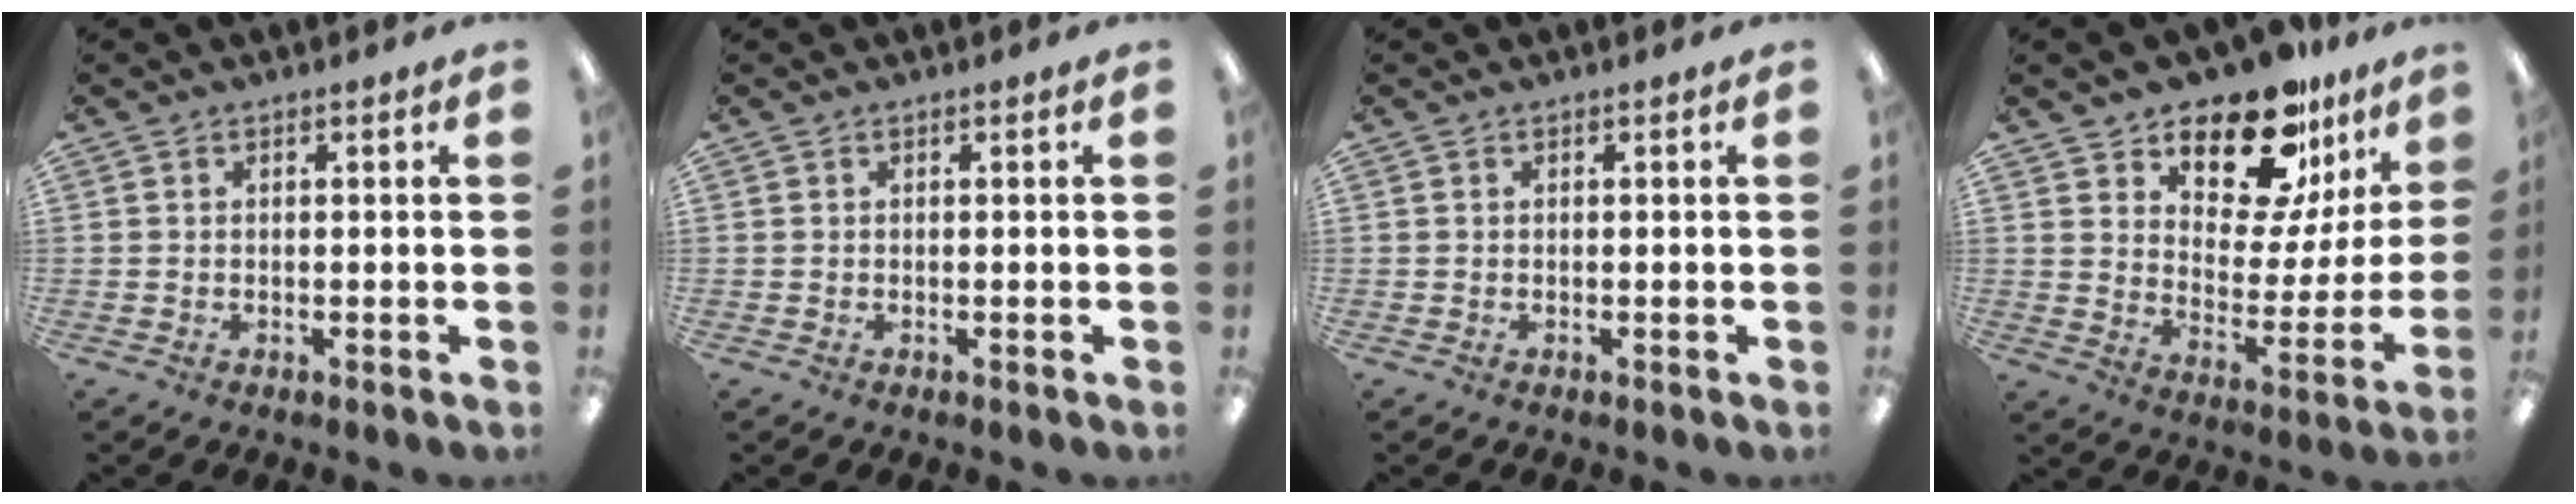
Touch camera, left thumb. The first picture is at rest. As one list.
[{"total": 0.0}, {"total": 0.0}, {"total": 18.4, "force": [14.5, 7.6, 8.5], "torque": [-0.143, -0.105, 0.251]}]